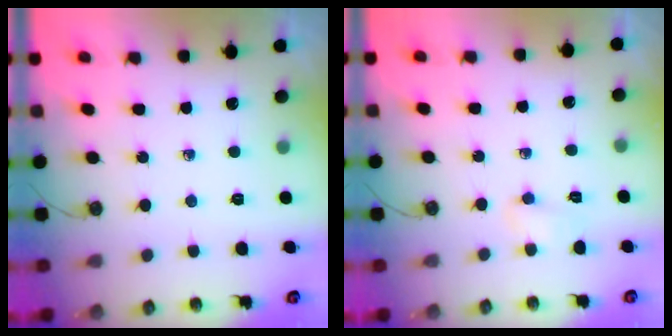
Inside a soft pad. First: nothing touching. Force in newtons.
{"total": 16.7, "press": 5.2, "slide": 15.9}